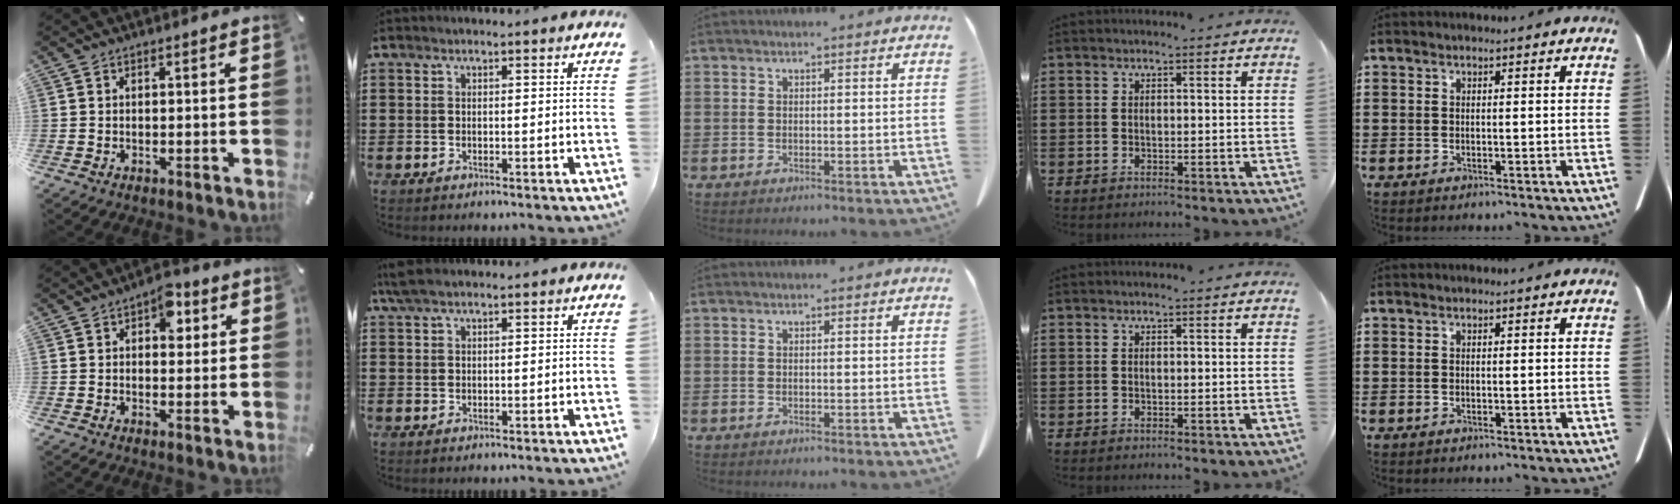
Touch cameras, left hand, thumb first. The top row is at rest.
{"thumb": {"total": 6.4, "force": [2.4, 3.9, 4.4], "torque": [-0.045, -0.007, 0.032]}, "index": {"total": 2.6, "force": [1.8, 0.5, 1.8], "torque": [-0.039, 0.003, 0.032]}}